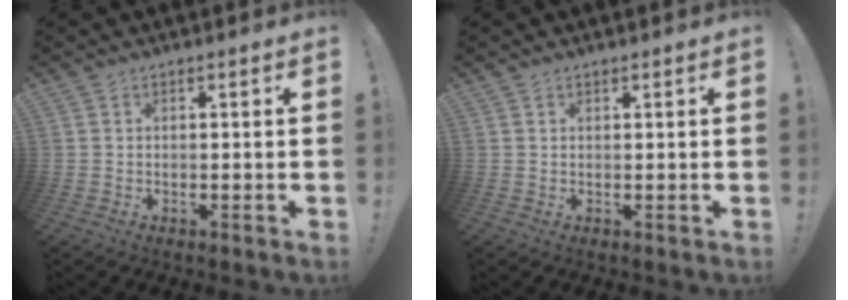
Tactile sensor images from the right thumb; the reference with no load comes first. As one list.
[{"total": 0.6, "force": [0.6, 0.0, 0.1], "torque": [0.004, -0.004, 0.011]}]